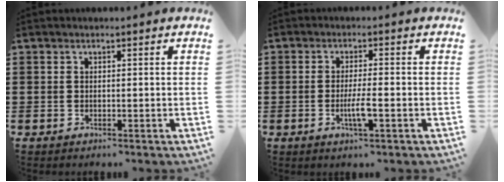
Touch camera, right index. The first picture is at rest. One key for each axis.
{"total": 3.8, "fx": -1.4, "fy": 0.4, "fz": 3.5, "tx": -0.068, "ty": -0.005, "tz": -0.027}